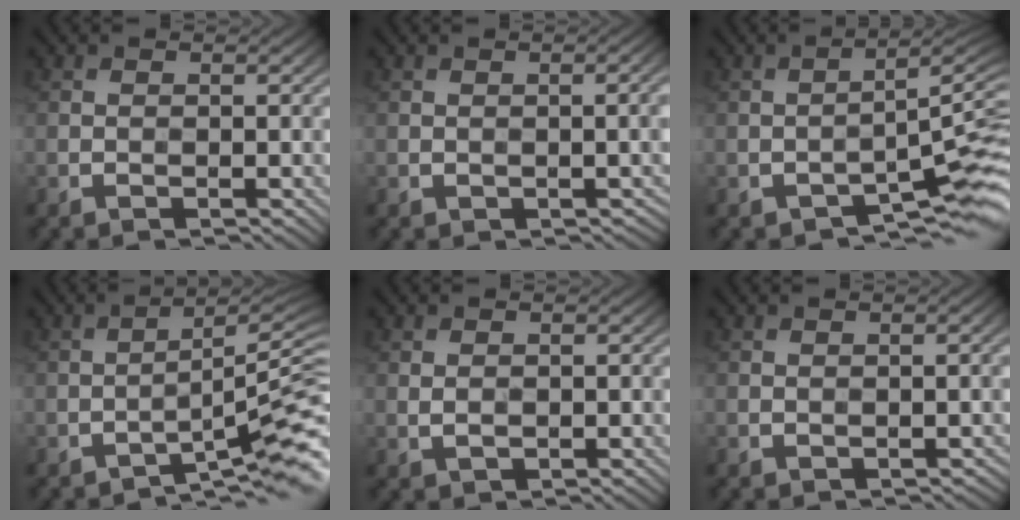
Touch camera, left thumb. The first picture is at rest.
{"total": 2.2, "force": [-0.4, 0.9, 2.0], "torque": [-0.022, -0.001, 0.007]}
{"total": 5.4, "force": [-3.3, 0.9, 4.2], "torque": [-0.054, 0.008, -0.055]}
{"total": 7.2, "force": [-3.9, 0.8, 6.1], "torque": [-0.079, 0.017, -0.063]}
{"total": 1.0, "force": [0.5, 0.6, 0.5], "torque": [-0.013, -0.003, 0.007]}
{"total": 1.1, "force": [-0.3, 0.7, 0.9], "torque": [-0.010, -0.002, 0.004]}